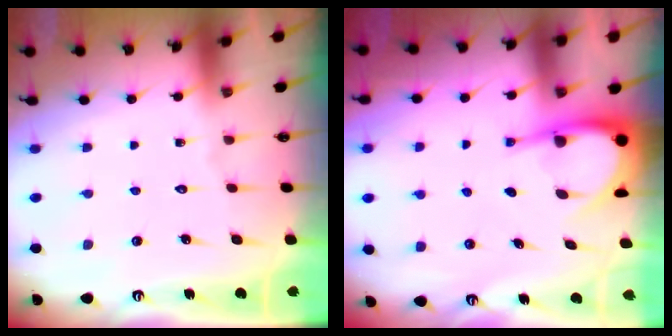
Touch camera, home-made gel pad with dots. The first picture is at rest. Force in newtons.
{"total": 5.9, "press": 5.8, "slide": 0.8}